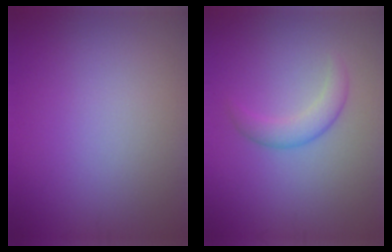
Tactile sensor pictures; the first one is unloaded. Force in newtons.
{"total": 2.3, "press": 2.3, "slide": 0.0}